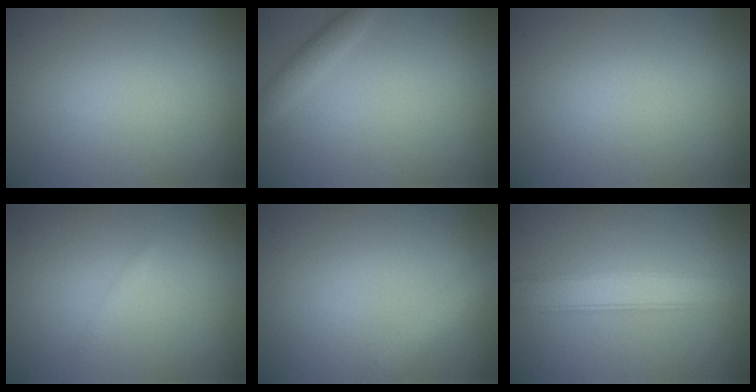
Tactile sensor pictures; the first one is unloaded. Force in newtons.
{"total": 1.5, "press": 1.5, "slide": 0.1}
{"total": 0.0}
{"total": 0.6, "press": 0.6, "slide": 0.0}
{"total": 2.1, "press": 2.1, "slide": 0.2}
{"total": 4.0, "press": 4.0, "slide": 0.1}